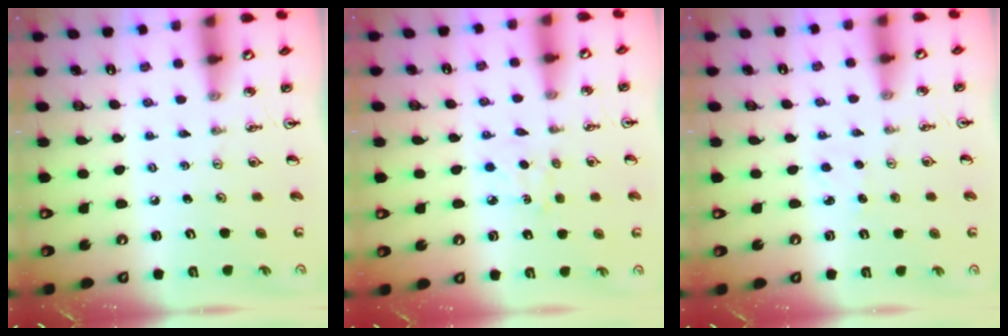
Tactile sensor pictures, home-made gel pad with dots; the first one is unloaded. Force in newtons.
{"total": 5.1, "press": 5.1, "slide": 0.5}
{"total": 3.2, "press": 3.1, "slide": 0.4}